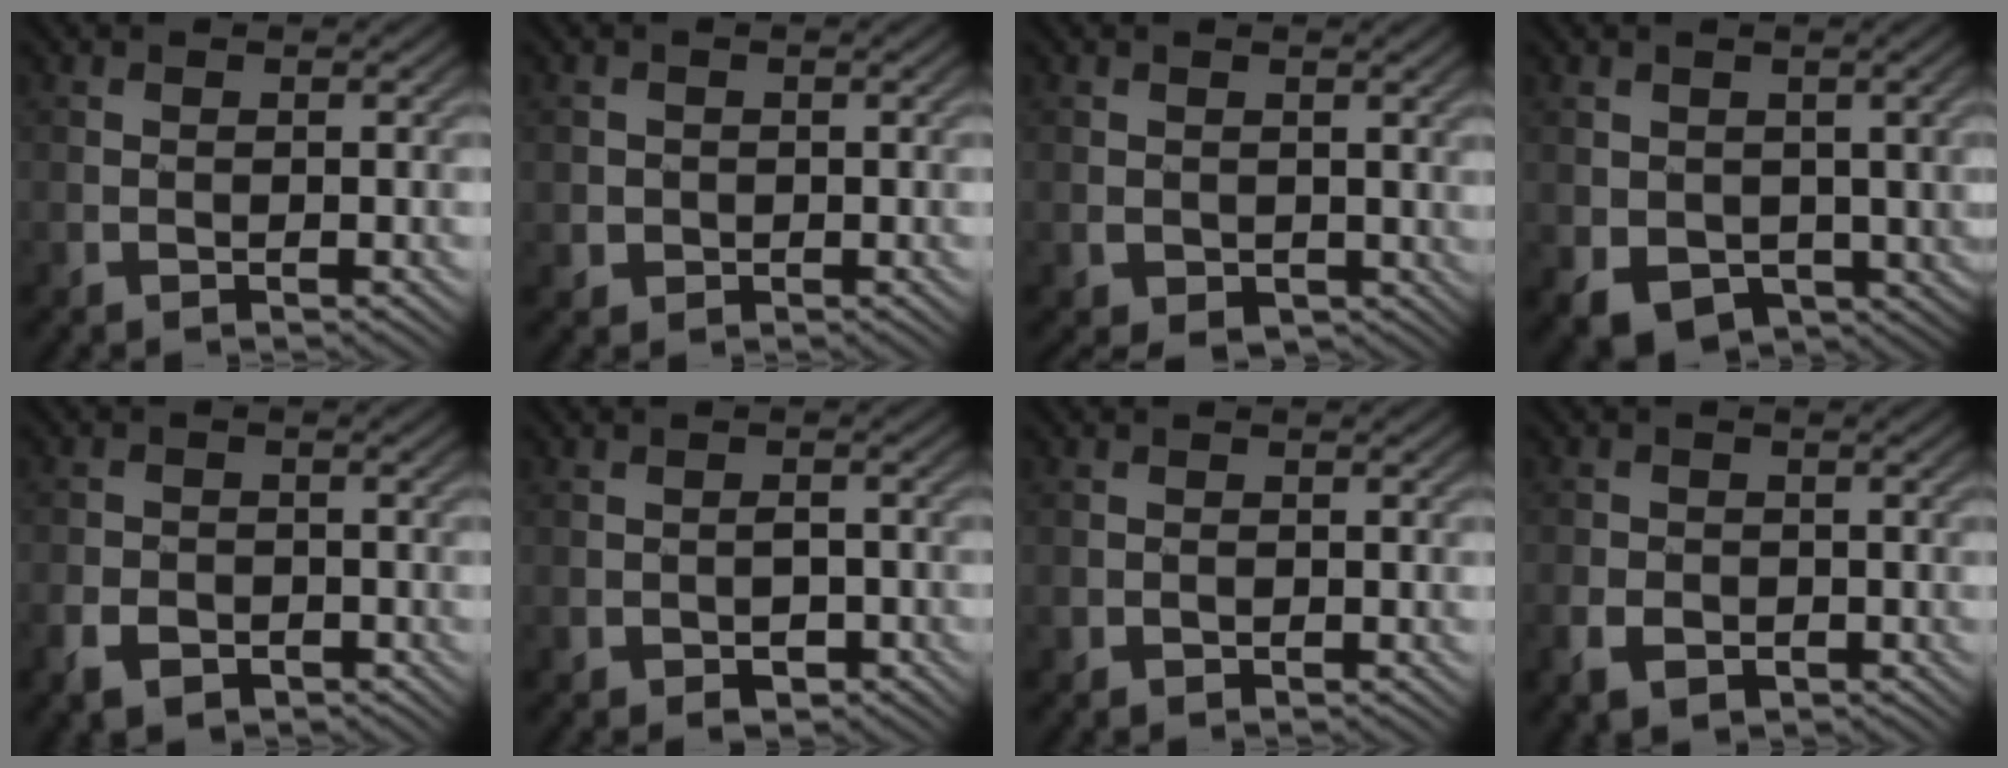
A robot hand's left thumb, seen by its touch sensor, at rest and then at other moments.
{"total": 1.5, "force": [-0.1, 1.5, 0.0], "torque": [0.006, -0.004, -0.004]}
{"total": 1.8, "force": [-0.2, 1.6, 0.8], "torque": [-0.024, -0.012, -0.003]}
{"total": 5.1, "force": [-0.6, 4.3, 2.6], "torque": [-0.068, -0.027, -0.004]}
{"total": 3.8, "force": [-2.2, 2.5, 1.8], "torque": [-0.038, -0.007, -0.046]}
{"total": 3.1, "force": [-1.6, 2.2, 1.5], "torque": [-0.017, -0.002, -0.025]}
{"total": 0.8, "force": [-0.3, 0.6, 0.4], "torque": [-0.007, 0.000, -0.006]}
{"total": 3.4, "force": [-1.7, 2.4, 1.8], "torque": [-0.039, -0.009, -0.035]}